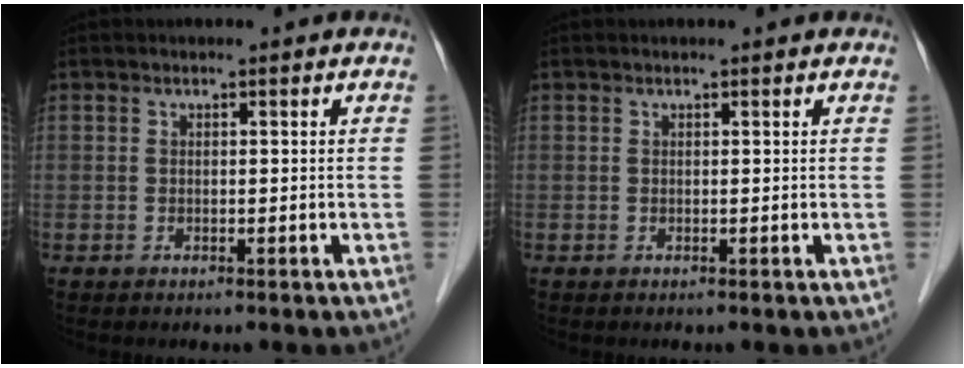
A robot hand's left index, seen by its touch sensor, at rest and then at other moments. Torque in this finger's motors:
{"motor_torque": [0.33, -0.28, 0.07, 0.00]}